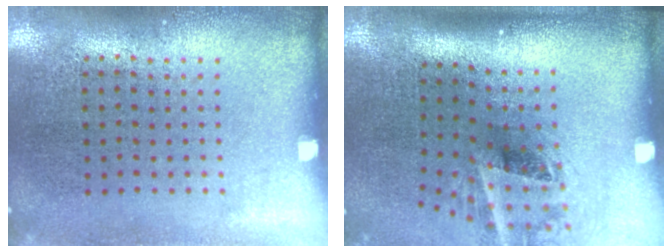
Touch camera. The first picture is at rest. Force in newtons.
{"total": 2.0, "press": 1.3, "slide": 1.5}